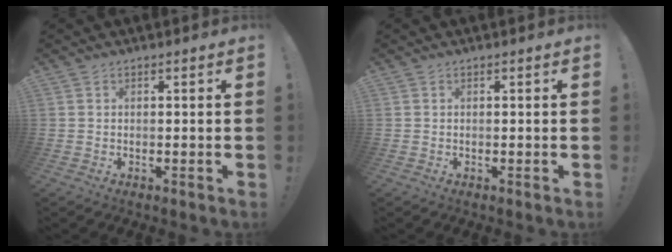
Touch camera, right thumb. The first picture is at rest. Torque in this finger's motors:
{"motor_torque": [-0.04, 0.00, -0.02, 0.01, 0.01]}